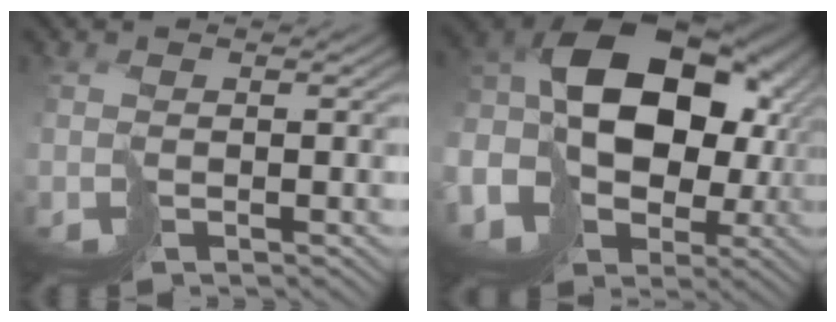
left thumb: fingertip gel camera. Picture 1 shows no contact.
{"total": 17.9, "force": [-0.8, 13.1, 12.2], "torque": [-0.246, -0.024, -0.003]}